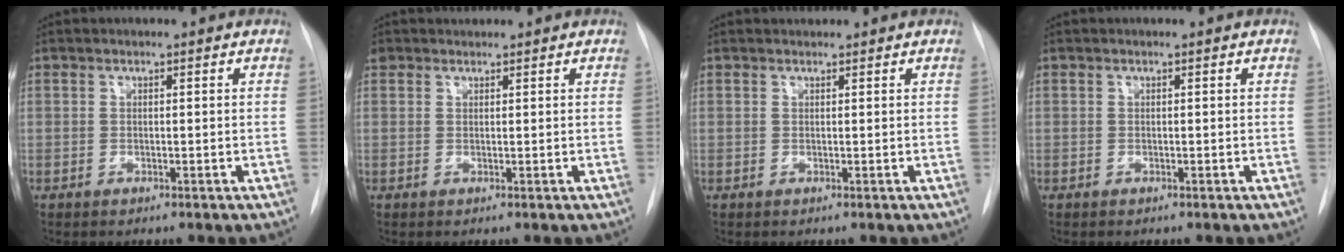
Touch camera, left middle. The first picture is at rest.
{"total": 1.5, "force": [1.3, 0.8, -0.2], "torque": [0.001, 0.014, 0.023]}
{"total": 0.9, "force": [0.8, 0.2, 0.0], "torque": [-0.011, 0.008, 0.015]}
{"total": 0.0}